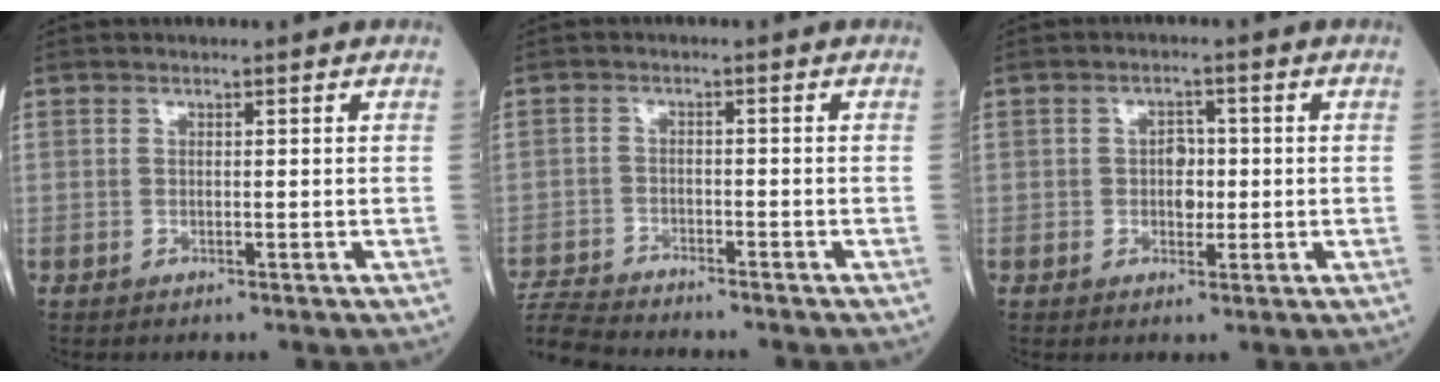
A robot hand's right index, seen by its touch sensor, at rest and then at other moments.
{"total": 6.4, "force": [-6.4, 0.3, 0.4], "torque": [-0.003, -0.012, -0.122]}
{"total": 3.1, "force": [-0.1, 2.1, 2.3], "torque": [-0.029, 0.006, -0.001]}